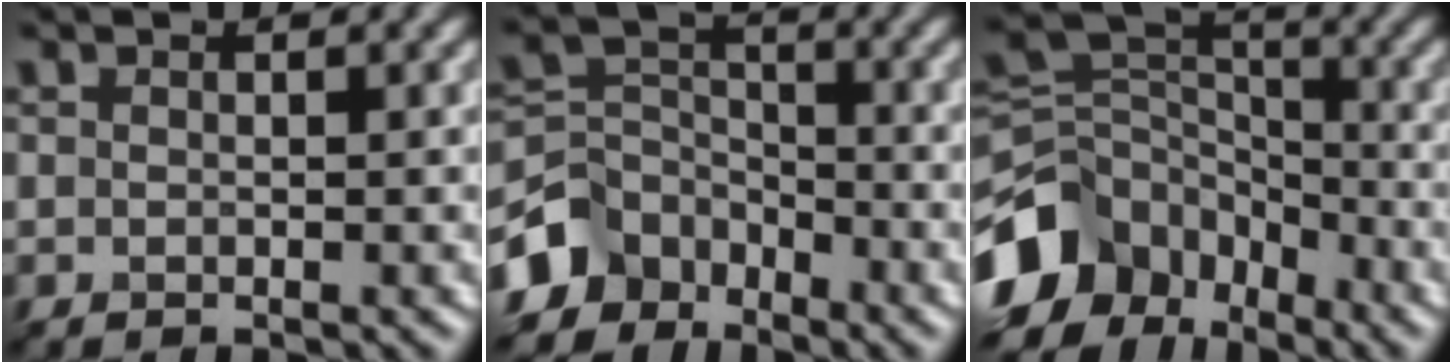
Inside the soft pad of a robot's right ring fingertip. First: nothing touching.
{"total": 5.0, "force": [-3.5, 3.4, 0.9], "torque": [-0.012, 0.001, -0.079]}
{"total": 9.9, "force": [-5.5, 6.8, 4.5], "torque": [-0.090, 0.008, -0.115]}